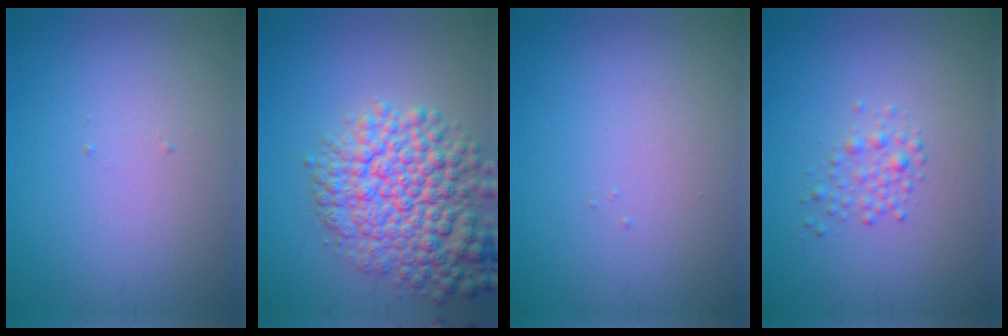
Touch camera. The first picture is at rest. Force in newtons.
{"total": 8.4, "press": 8.4, "slide": 0.3}
{"total": 0.0}
{"total": 2.2, "press": 2.2, "slide": 0.1}